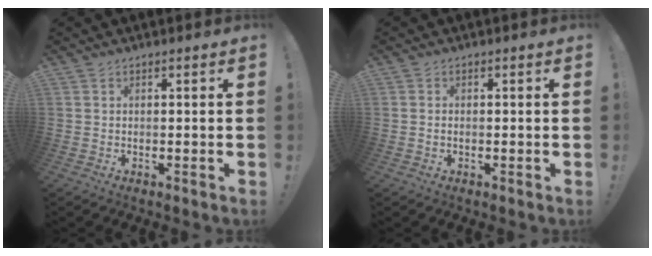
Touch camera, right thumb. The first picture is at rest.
{"total": 0.6, "force": [-0.2, 0.4, 0.4], "torque": [-0.009, 0.001, -0.004]}